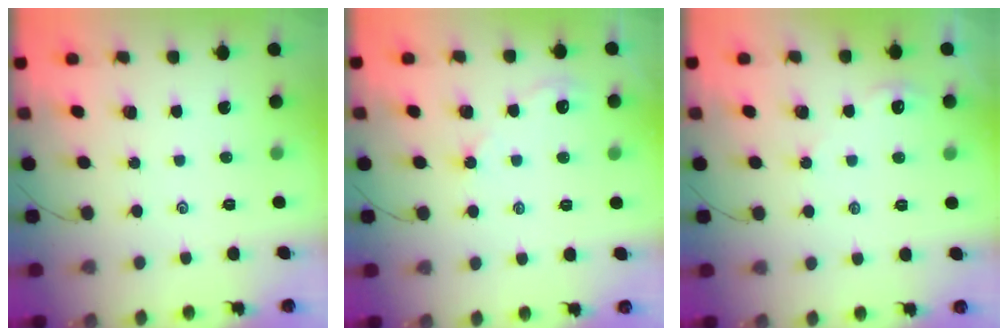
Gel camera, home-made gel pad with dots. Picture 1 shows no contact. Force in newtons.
{"total": 3.3, "press": 3.3, "slide": 0.5}
{"total": 2.6, "press": 2.6, "slide": 0.3}